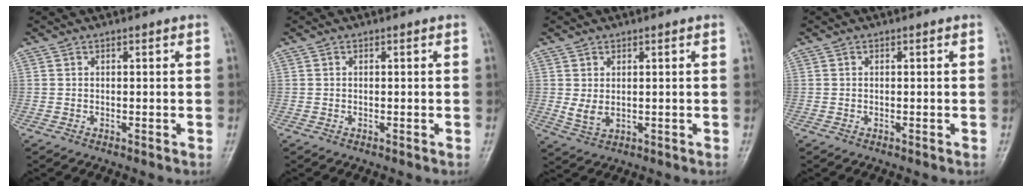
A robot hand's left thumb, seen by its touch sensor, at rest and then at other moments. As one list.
[{"total": 0.0}, {"total": 3.6, "force": [0.5, 2.2, 2.7], "torque": [-0.050, -0.008, 0.017]}, {"total": 0.0}]